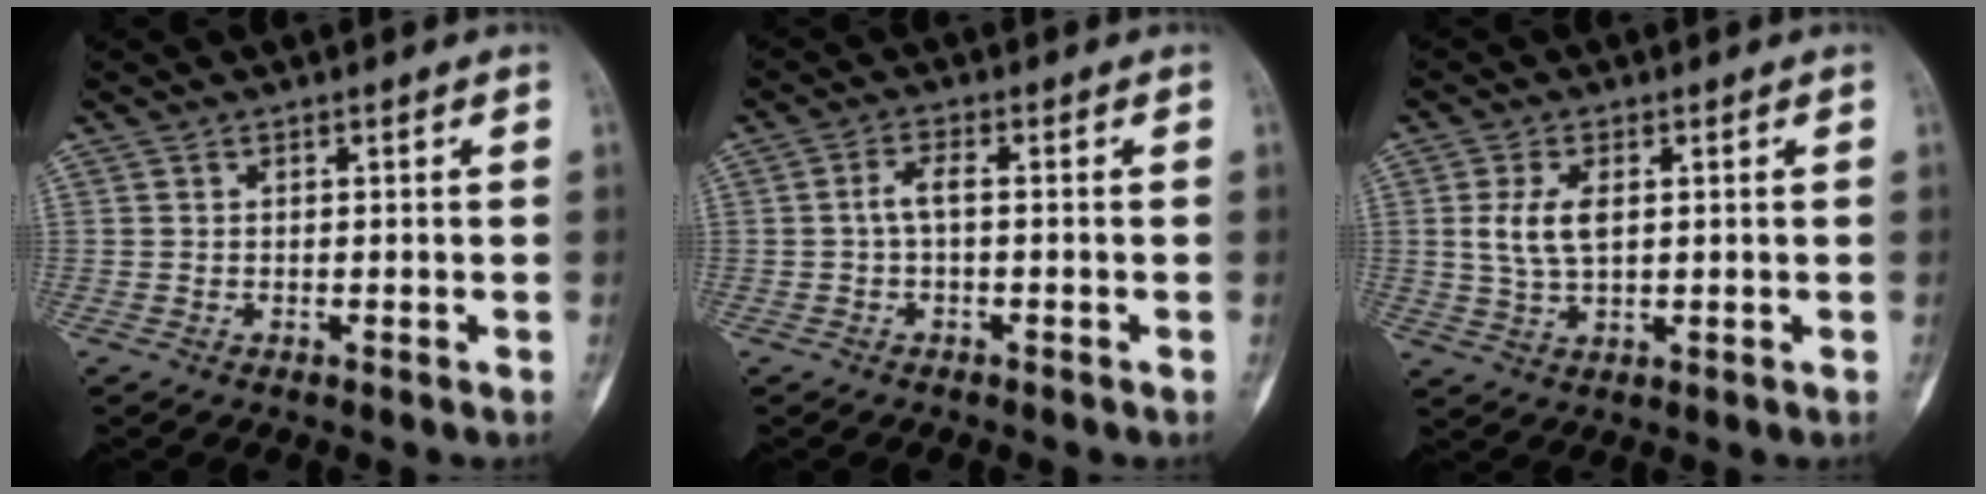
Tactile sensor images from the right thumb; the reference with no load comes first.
{"total": 2.6, "force": [-0.3, 0.9, 2.4], "torque": [-0.049, 0.010, -0.010]}
{"total": 6.2, "force": [1.1, 3.2, 5.1], "torque": [-0.105, -0.003, 0.024]}